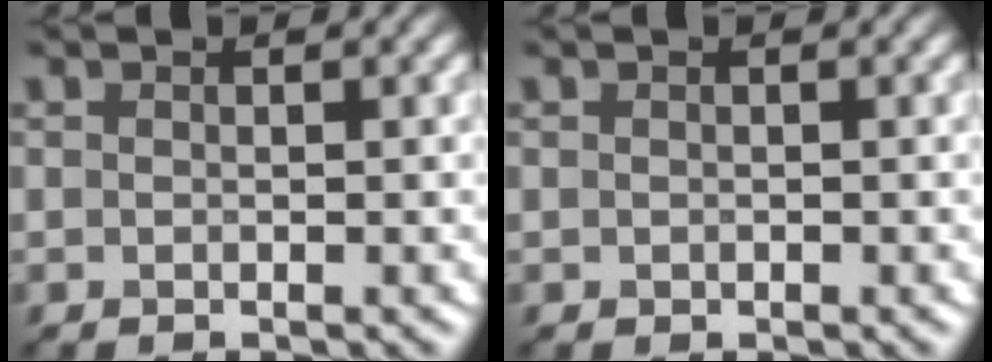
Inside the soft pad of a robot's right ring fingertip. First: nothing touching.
{"total": 0.0}